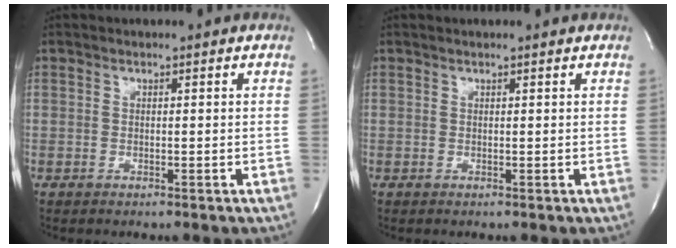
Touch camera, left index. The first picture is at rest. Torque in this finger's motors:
{"motor_torque": [0.27, -0.27, 0.04, 0.00]}